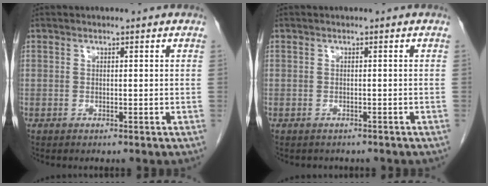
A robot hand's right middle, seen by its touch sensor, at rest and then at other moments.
{"total": 2.6, "force": [-2.3, 1.1, 0.6], "torque": [-0.017, -0.002, -0.026]}